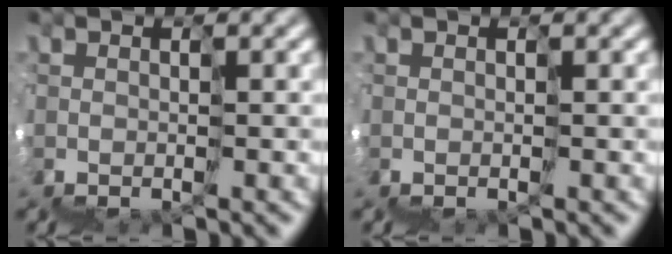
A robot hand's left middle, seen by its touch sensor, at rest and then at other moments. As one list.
[{"total": 0.0}]